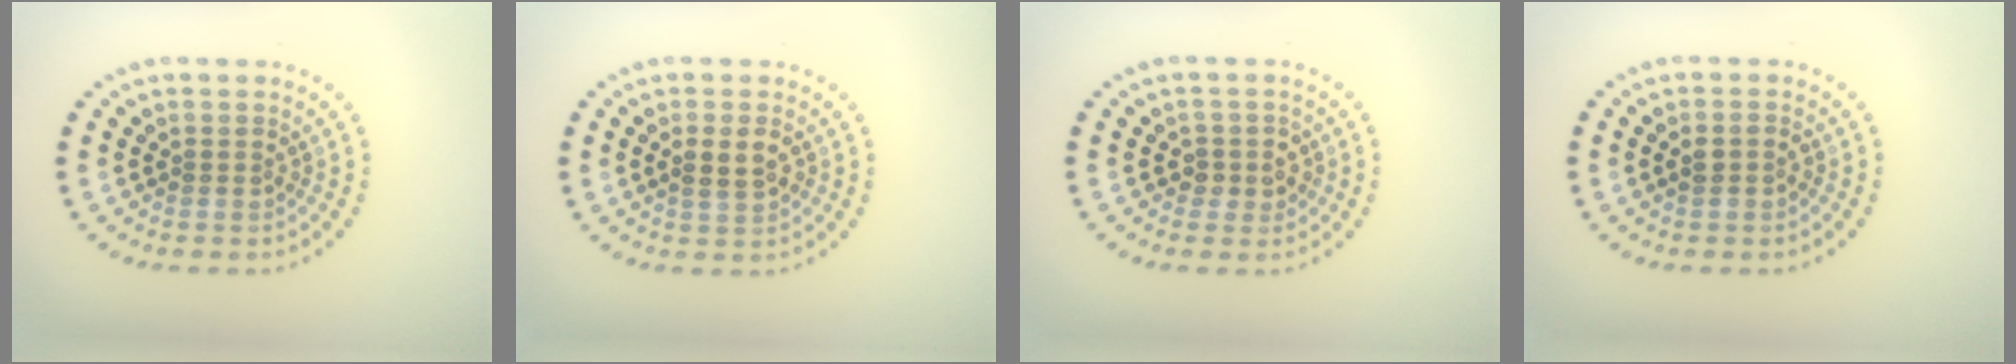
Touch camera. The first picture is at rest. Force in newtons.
{"total": 2.2, "press": 2.2, "slide": 0.3}
{"total": 1.9, "press": 1.7, "slide": 0.9}
{"total": 1.4, "press": 1.3, "slide": 0.3}